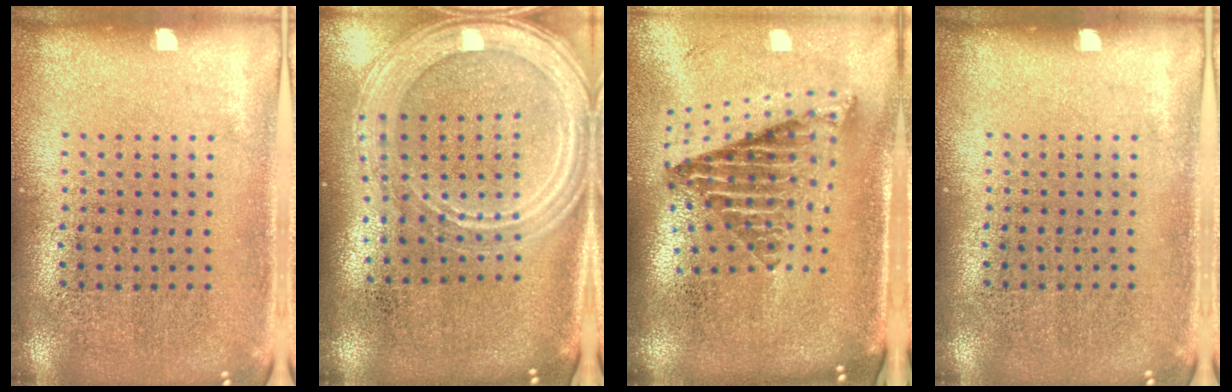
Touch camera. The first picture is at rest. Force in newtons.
{"total": 2.3, "press": 2.1, "slide": 1.0}
{"total": 2.6, "press": 1.6, "slide": 2.0}
{"total": 0.0}